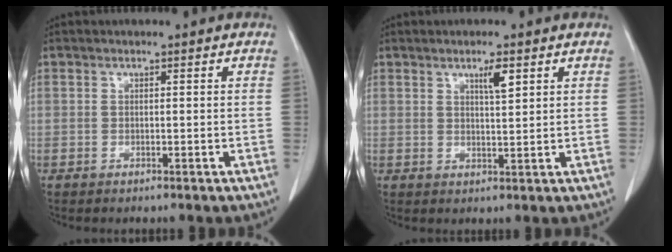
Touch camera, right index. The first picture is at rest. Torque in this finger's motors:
{"motor_torque": [0.07, 0.06, 0.01, 0.02]}